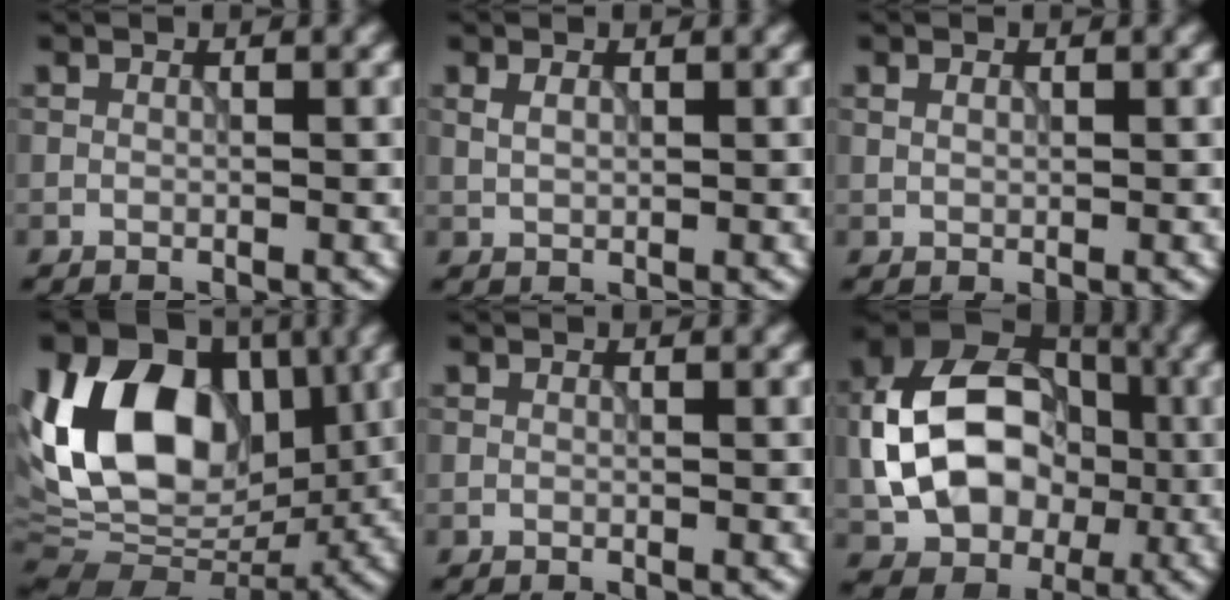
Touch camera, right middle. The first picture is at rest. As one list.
[{"total": 1.1, "force": [0.4, 0.6, 0.8], "torque": [-0.021, 0.000, 0.013]}, {"total": 0.7, "force": [0.3, 0.5, 0.5], "torque": [-0.012, 0.002, 0.007]}, {"total": 15.2, "force": [2.6, 10.3, 10.9], "torque": [-0.194, 0.027, 0.028]}, {"total": 0.0}, {"total": 12.6, "force": [-0.8, 9.1, 8.7], "torque": [-0.162, 0.016, -0.020]}]